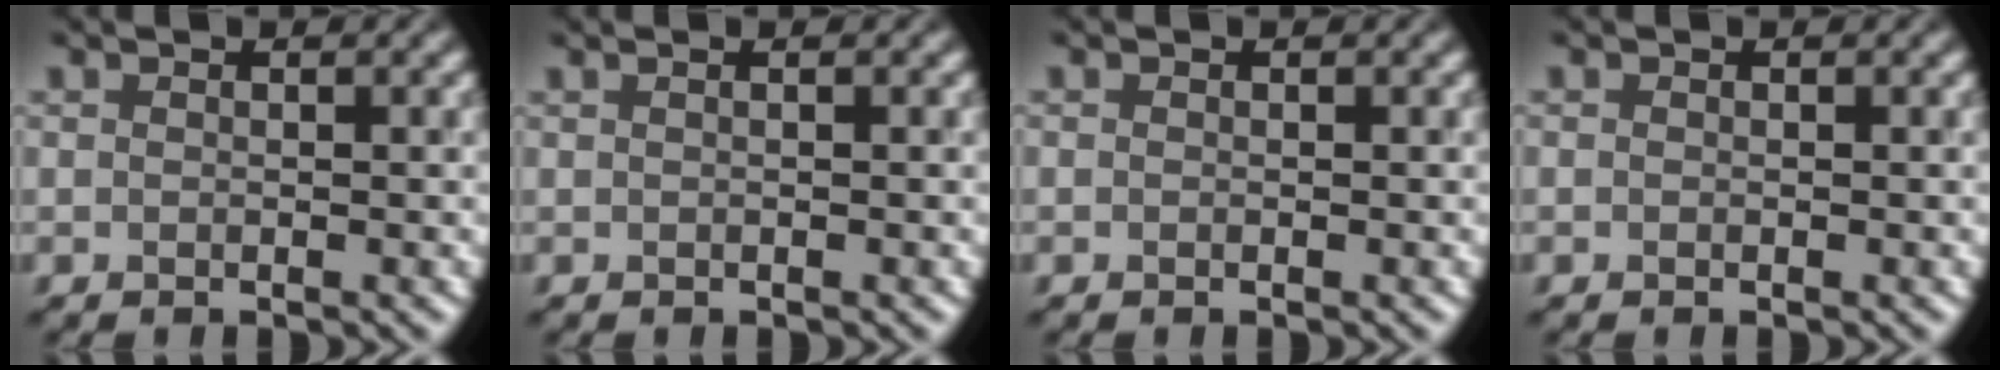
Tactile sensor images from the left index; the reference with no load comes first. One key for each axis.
{"total": 1.0, "fx": 0.4, "fy": 0.6, "fz": 0.7, "tx": 0.006, "ty": 0.001, "tz": -0.010}
{"total": 0.0}
{"total": 0.0}